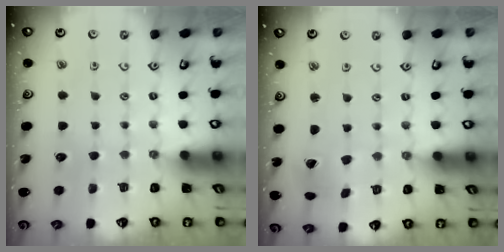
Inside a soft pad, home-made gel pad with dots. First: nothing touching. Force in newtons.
{"total": 2.2, "press": 2.2, "slide": 0.3}